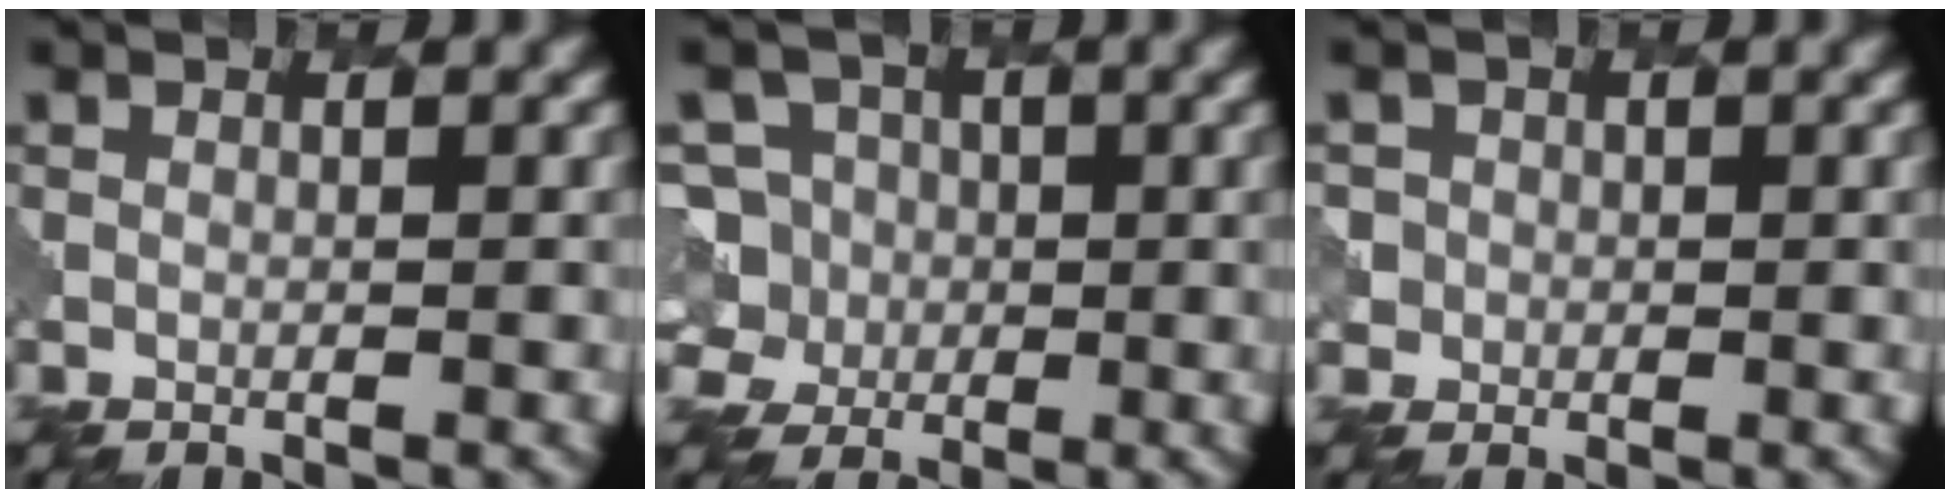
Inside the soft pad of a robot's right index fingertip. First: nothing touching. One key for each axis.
{"total": 7.2, "fx": -0.9, "fy": 6.9, "fz": 2.1, "tx": -0.044, "ty": 0.026, "tz": -0.046}
{"total": 2.3, "fx": 0.2, "fy": 2.3, "fz": -0.3, "tx": 0.009, "ty": 0.008, "tz": 0.000}